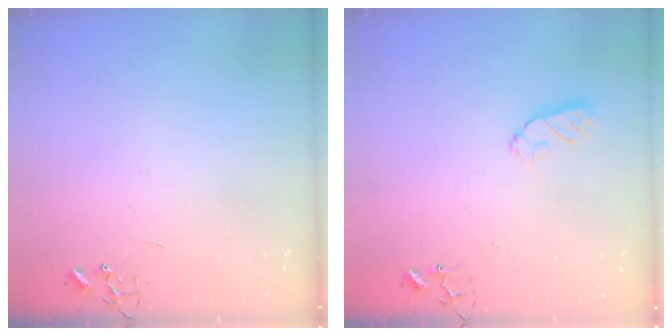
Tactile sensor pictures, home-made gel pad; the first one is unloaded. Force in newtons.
{"total": 4.5, "press": 4.5, "slide": 0.6}